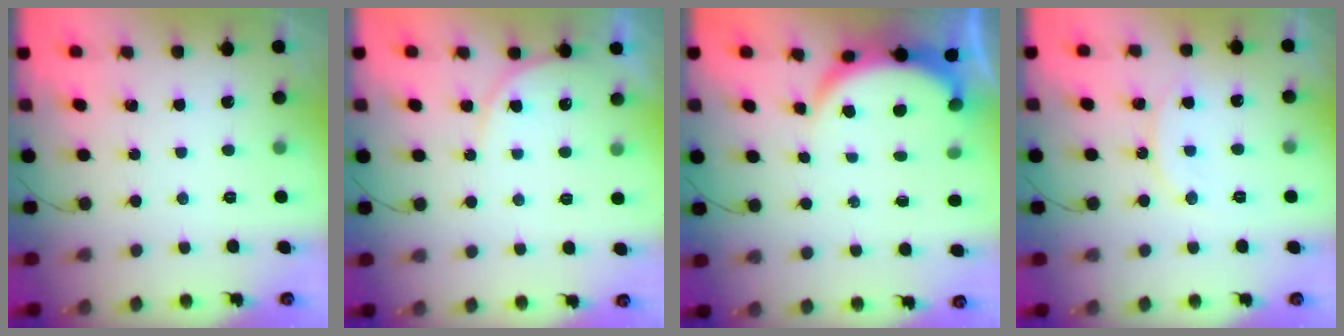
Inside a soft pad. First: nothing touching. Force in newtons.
{"total": 5.5, "press": 5.5, "slide": 0.4}
{"total": 5.8, "press": 5.7, "slide": 0.5}
{"total": 8.5, "press": 8.5, "slide": 0.6}